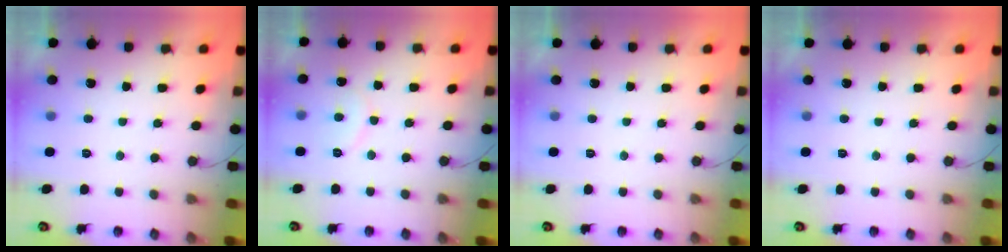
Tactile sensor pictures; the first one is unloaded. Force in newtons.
{"total": 7.6, "press": 7.6, "slide": 0.7}
{"total": 2.0, "press": 2.0, "slide": 0.1}
{"total": 1.9, "press": 1.9, "slide": 0.1}